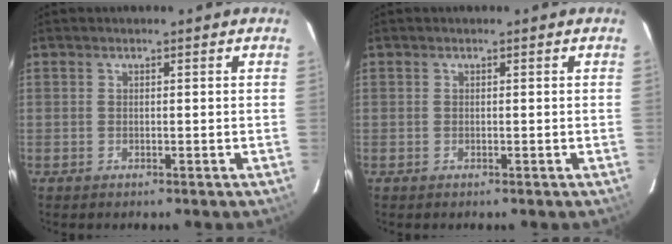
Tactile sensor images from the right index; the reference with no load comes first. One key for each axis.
{"total": 0.0}